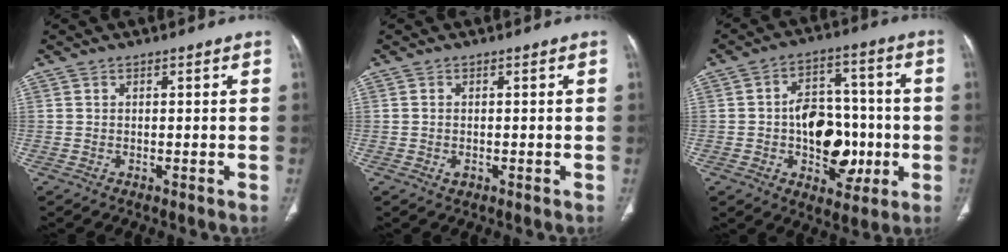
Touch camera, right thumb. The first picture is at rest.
{"total": 1.3, "force": [-0.3, 0.9, 0.8], "torque": [-0.013, 0.002, -0.003]}
{"total": 15.0, "force": [-2.4, 9.9, 11.0], "torque": [-0.114, 0.035, -0.027]}